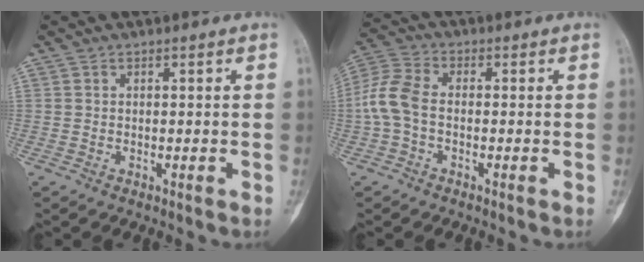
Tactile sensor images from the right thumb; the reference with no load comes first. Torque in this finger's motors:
{"motor_torque": [-0.03, 0.05, 0.47, -0.47, 0.15]}